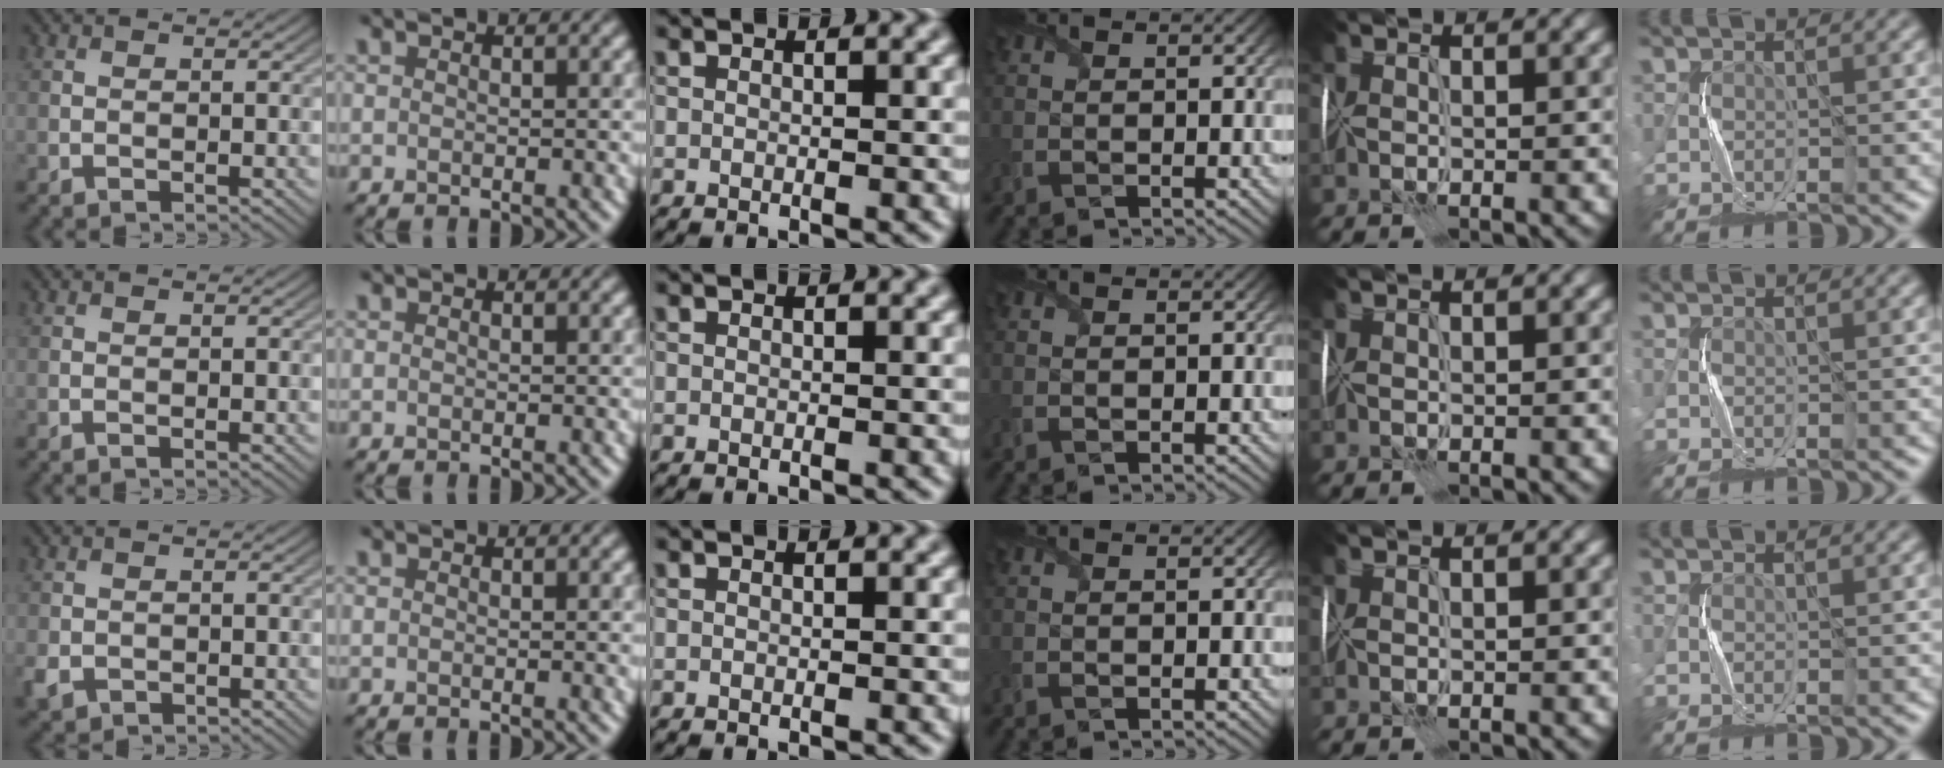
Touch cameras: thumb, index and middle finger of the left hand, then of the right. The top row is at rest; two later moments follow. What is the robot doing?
{"motion": "fold", "object": "tissue"}